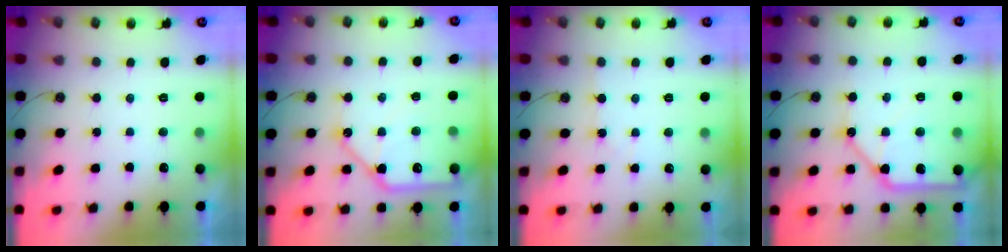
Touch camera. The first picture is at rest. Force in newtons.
{"total": 13.1, "press": 13.1, "slide": 0.8}
{"total": 1.6, "press": 1.5, "slide": 0.3}
{"total": 15.5, "press": 15.4, "slide": 1.7}